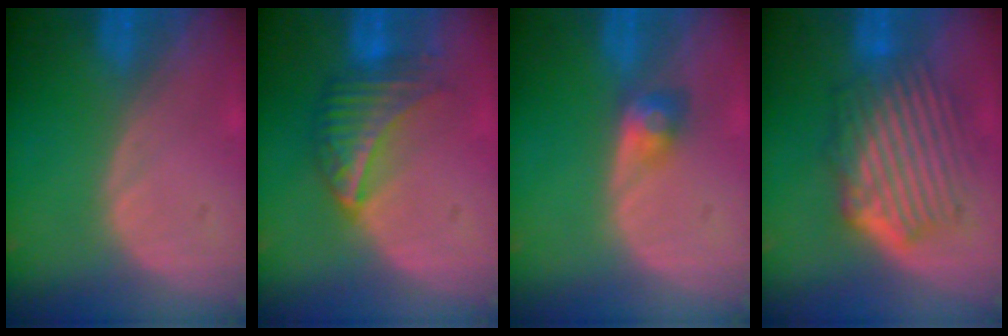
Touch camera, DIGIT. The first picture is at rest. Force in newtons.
{"total": 6.4, "press": 6.3, "slide": 1.5}
{"total": 3.0, "press": 2.6, "slide": 1.5}
{"total": 9.6, "press": 8.5, "slide": 4.5}